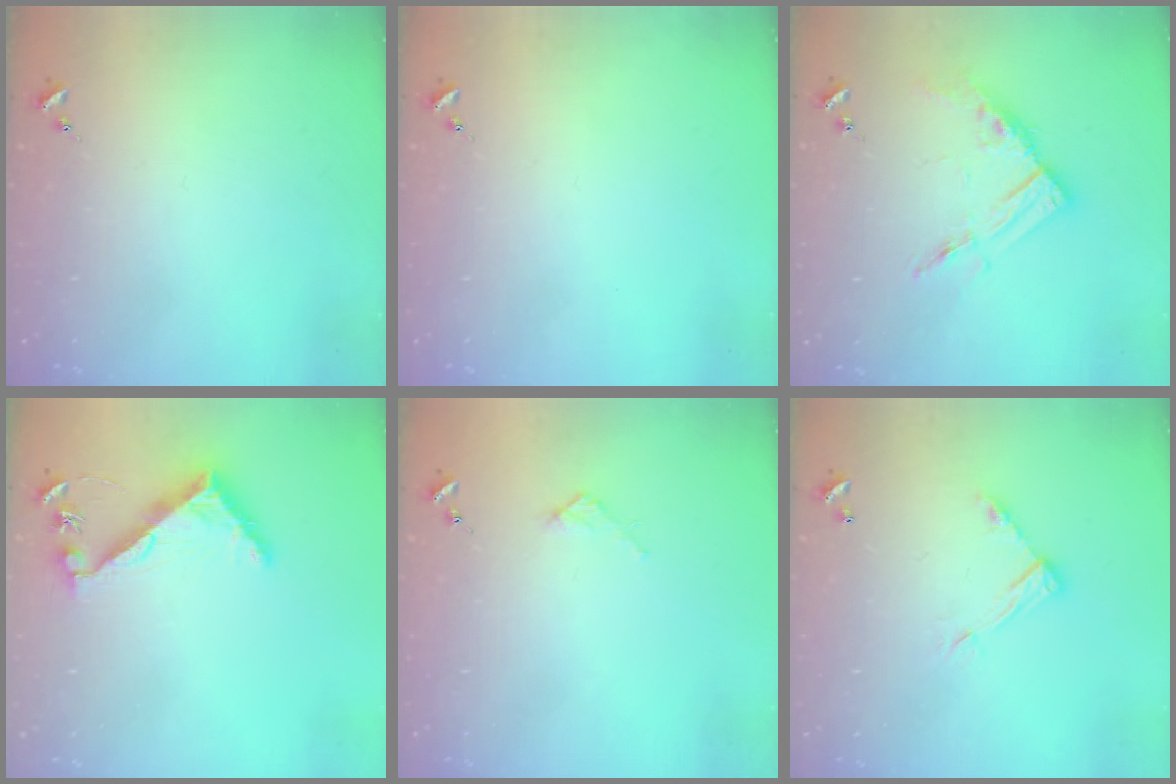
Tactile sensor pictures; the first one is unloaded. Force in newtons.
{"total": 0.0}
{"total": 11.9, "press": 11.9, "slide": 0.6}
{"total": 8.0, "press": 8.0, "slide": 0.5}
{"total": 2.7, "press": 2.7, "slide": 0.3}
{"total": 9.2, "press": 9.2, "slide": 0.1}